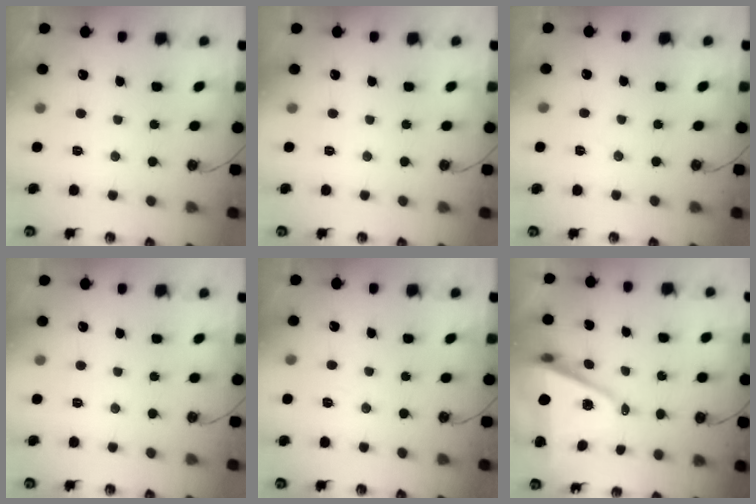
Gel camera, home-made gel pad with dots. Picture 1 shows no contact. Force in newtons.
{"total": 0.0}
{"total": 5.1, "press": 2.7, "slide": 4.3}
{"total": 0.0}
{"total": 4.7, "press": 4.6, "slide": 1.2}
{"total": 8.4, "press": 7.3, "slide": 4.1}